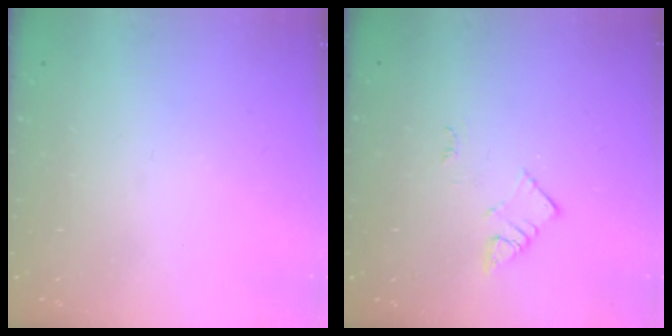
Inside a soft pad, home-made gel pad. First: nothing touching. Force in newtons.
{"total": 2.7, "press": 2.6, "slide": 0.4}